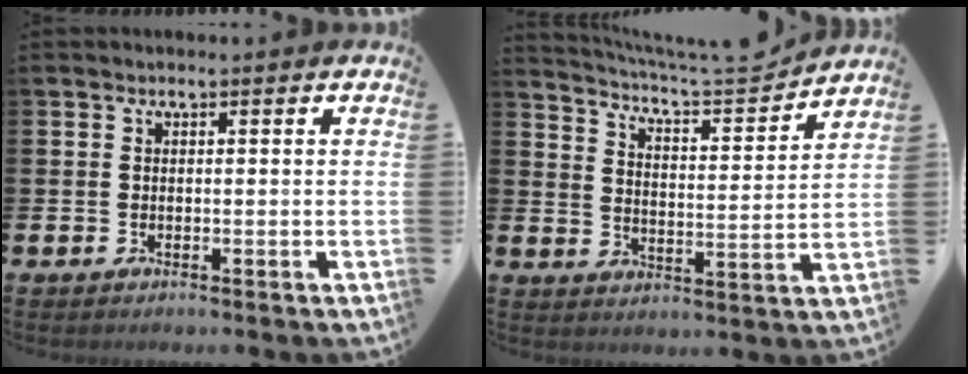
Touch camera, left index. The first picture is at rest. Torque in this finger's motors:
{"motor_torque": [-0.53, -0.75, 0.00, 0.10]}